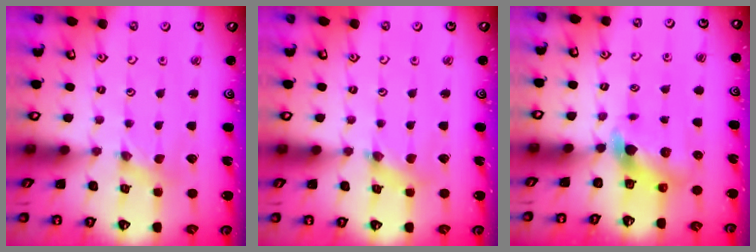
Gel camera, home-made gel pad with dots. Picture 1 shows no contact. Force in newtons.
{"total": 1.8, "press": 1.8, "slide": 0.2}
{"total": 5.8, "press": 5.8, "slide": 0.8}